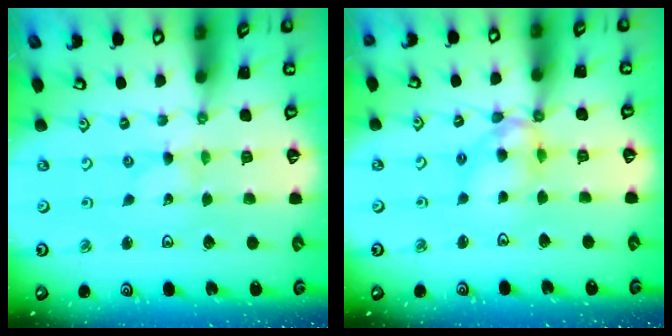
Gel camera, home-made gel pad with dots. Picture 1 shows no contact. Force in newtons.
{"total": 11.6, "press": 11.5, "slide": 1.5}